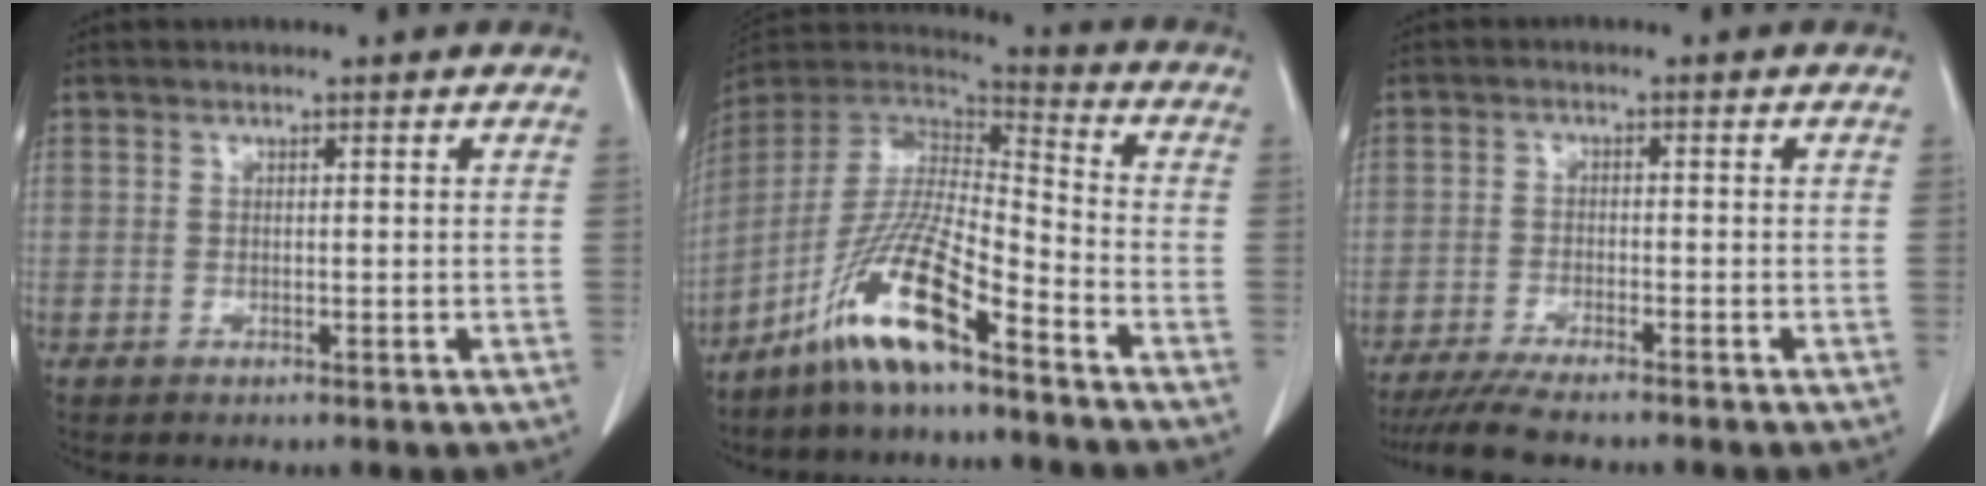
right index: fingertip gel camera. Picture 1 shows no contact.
{"total": 14.1, "force": [-9.3, 1.4, 10.4], "torque": [-0.212, -0.006, -0.178]}
{"total": 7.5, "force": [-6.4, 0.5, 3.8], "torque": [-0.057, -0.019, -0.108]}